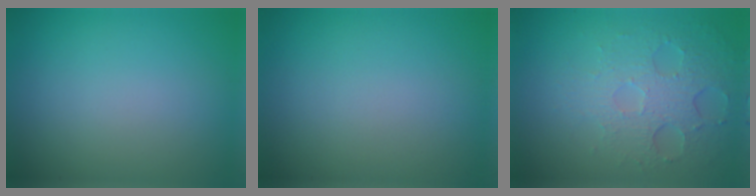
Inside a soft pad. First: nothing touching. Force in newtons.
{"total": 0.0}
{"total": 5.2, "press": 3.4, "slide": 3.9}